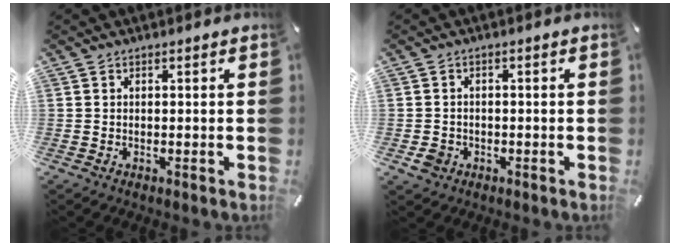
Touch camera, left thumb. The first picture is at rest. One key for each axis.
{"total": 3.2, "fx": -1.3, "fy": 2.7, "fz": 1.1, "tx": -0.025, "ty": 0.003, "tz": -0.025}